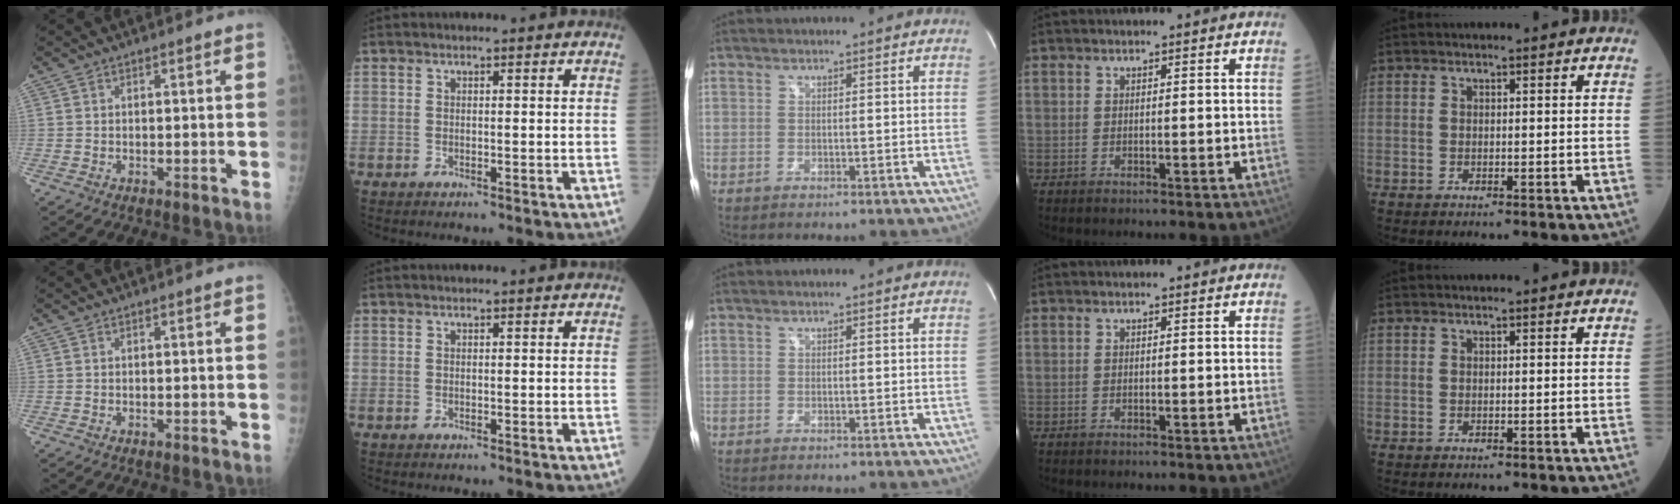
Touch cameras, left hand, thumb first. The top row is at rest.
{}